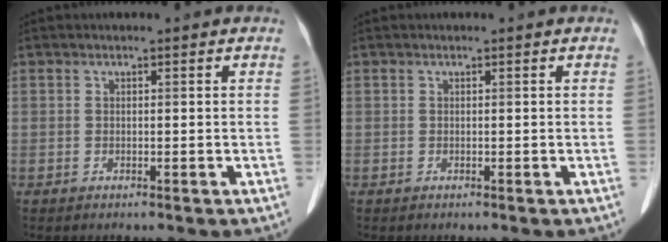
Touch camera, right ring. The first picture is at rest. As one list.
[{"total": 0.0}]